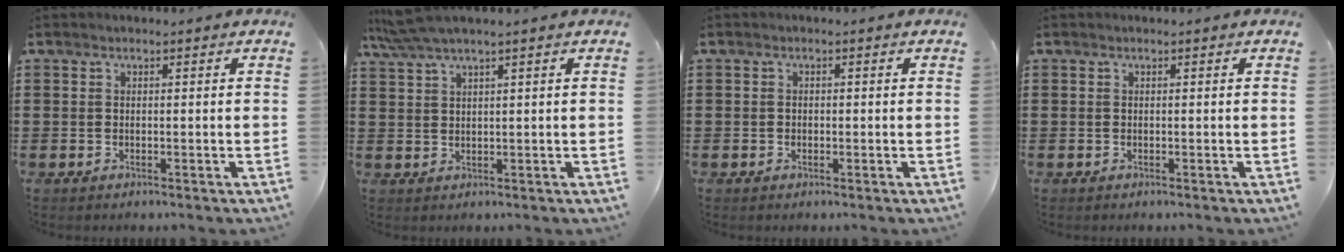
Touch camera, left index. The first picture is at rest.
{"total": 3.8, "force": [2.6, 0.2, 2.7], "torque": [-0.067, -0.001, 0.045]}
{"total": 0.6, "force": [0.0, 0.6, 0.2], "torque": [-0.007, 0.004, -0.001]}
{"total": 0.0}